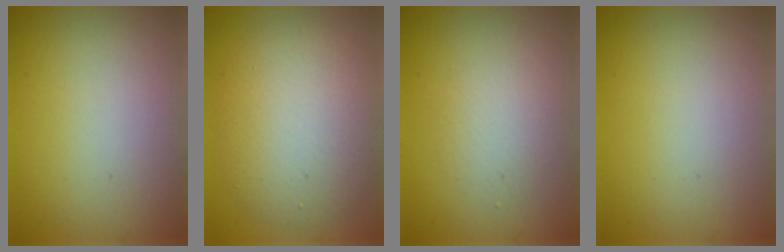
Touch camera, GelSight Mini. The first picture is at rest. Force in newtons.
{"total": 7.1, "press": 7.0, "slide": 0.5}
{"total": 2.2, "press": 2.2, "slide": 0.2}
{"total": 0.0}